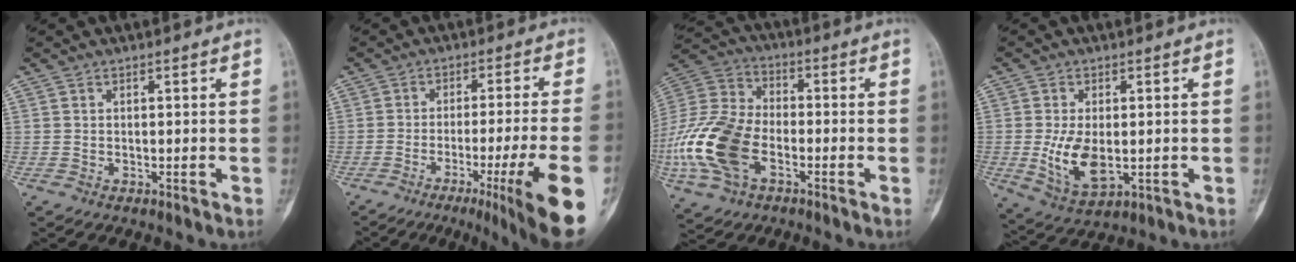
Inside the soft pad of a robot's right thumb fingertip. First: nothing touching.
{"total": 16.0, "force": [-7.2, 0.1, 14.3], "torque": [-0.174, 0.005, -0.104]}
{"total": 18.7, "force": [-5.6, 11.5, 13.7], "torque": [-0.300, 0.018, -0.109]}
{"total": 8.7, "force": [-0.7, 4.8, 7.3], "torque": [-0.131, -0.013, -0.001]}